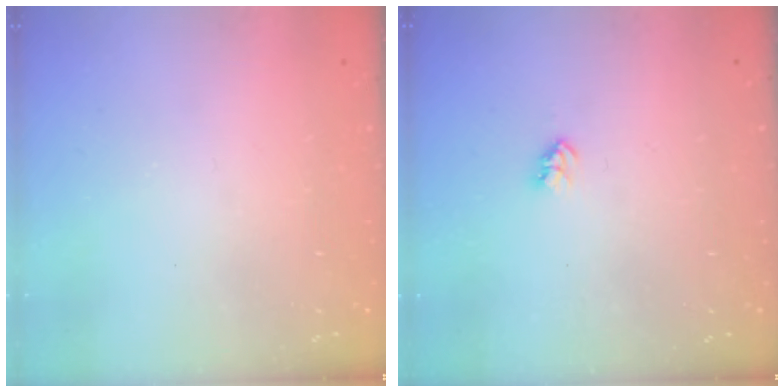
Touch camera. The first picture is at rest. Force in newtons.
{"total": 2.7, "press": 2.7, "slide": 0.4}